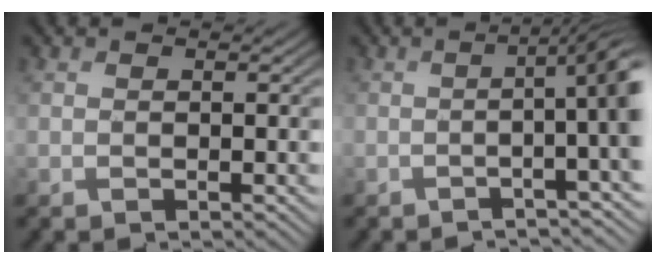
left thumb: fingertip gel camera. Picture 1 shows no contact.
{"total": 7.5, "force": [-1.1, 1.3, 7.3], "torque": [-0.086, 0.002, -0.028]}